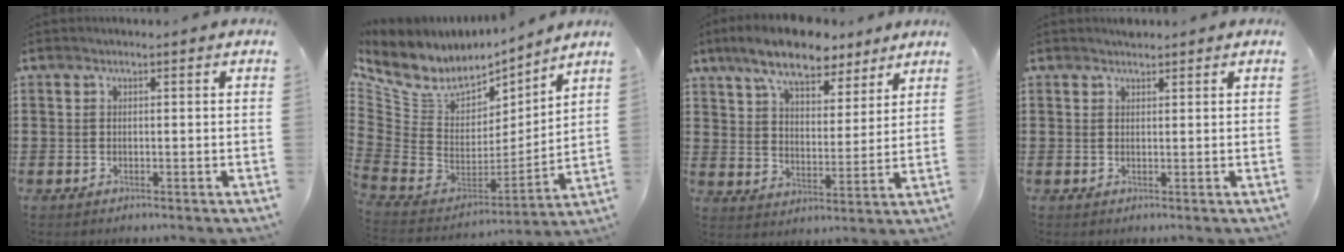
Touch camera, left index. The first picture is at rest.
{"total": 6.5, "force": [4.5, 4.2, 2.1], "torque": [-0.081, -0.044, 0.080]}
{"total": 9.9, "force": [7.9, 3.2, 4.9], "torque": [-0.108, -0.017, 0.144]}
{"total": 1.0, "force": [0.9, 0.2, 0.1], "torque": [-0.003, -0.001, 0.019]}